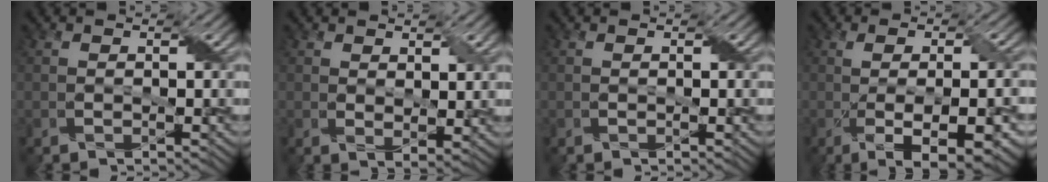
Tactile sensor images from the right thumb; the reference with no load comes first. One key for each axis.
{"total": 2.6, "fx": 1.5, "fy": 1.2, "fz": 1.8, "tx": -0.041, "ty": -0.009, "tz": 0.030}
{"total": 0.0}
{"total": 8.7, "fx": -2.0, "fy": 2.6, "fz": 8.1, "tx": -0.122, "ty": -0.008, "tz": -0.013}